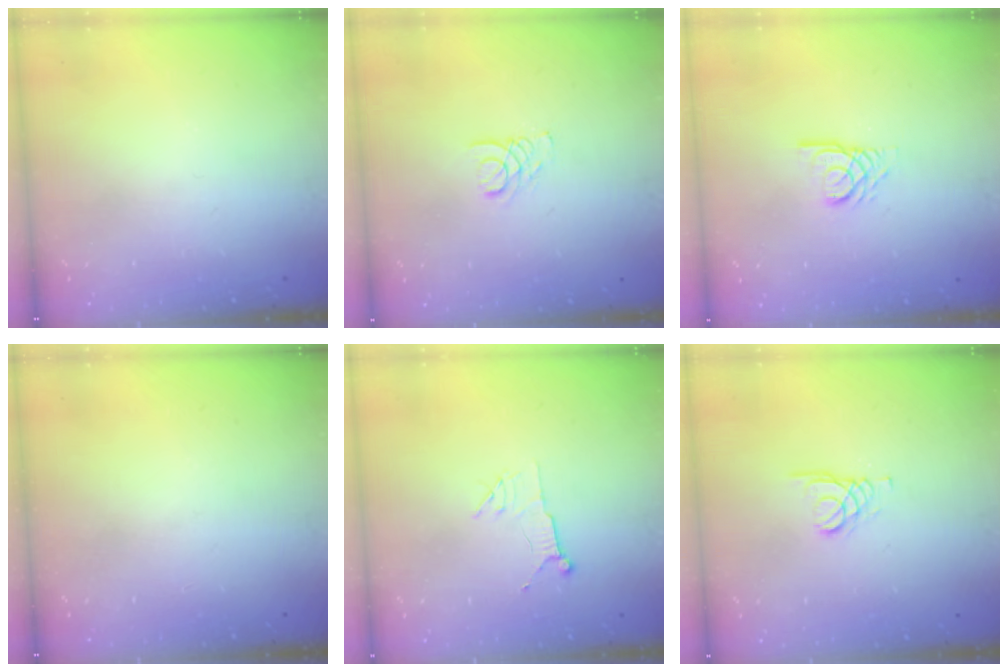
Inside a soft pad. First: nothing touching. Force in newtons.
{"total": 1.9, "press": 1.9, "slide": 0.2}
{"total": 4.2, "press": 4.2, "slide": 0.4}
{"total": 0.0}
{"total": 5.5, "press": 5.4, "slide": 0.8}
{"total": 1.8, "press": 1.8, "slide": 0.2}